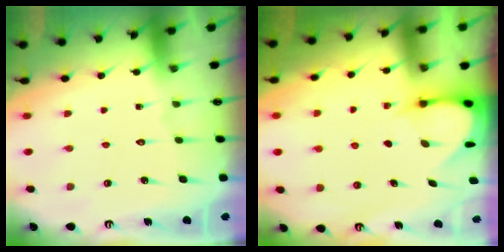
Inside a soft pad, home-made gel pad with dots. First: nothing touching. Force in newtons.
{"total": 3.9, "press": 3.9, "slide": 0.3}